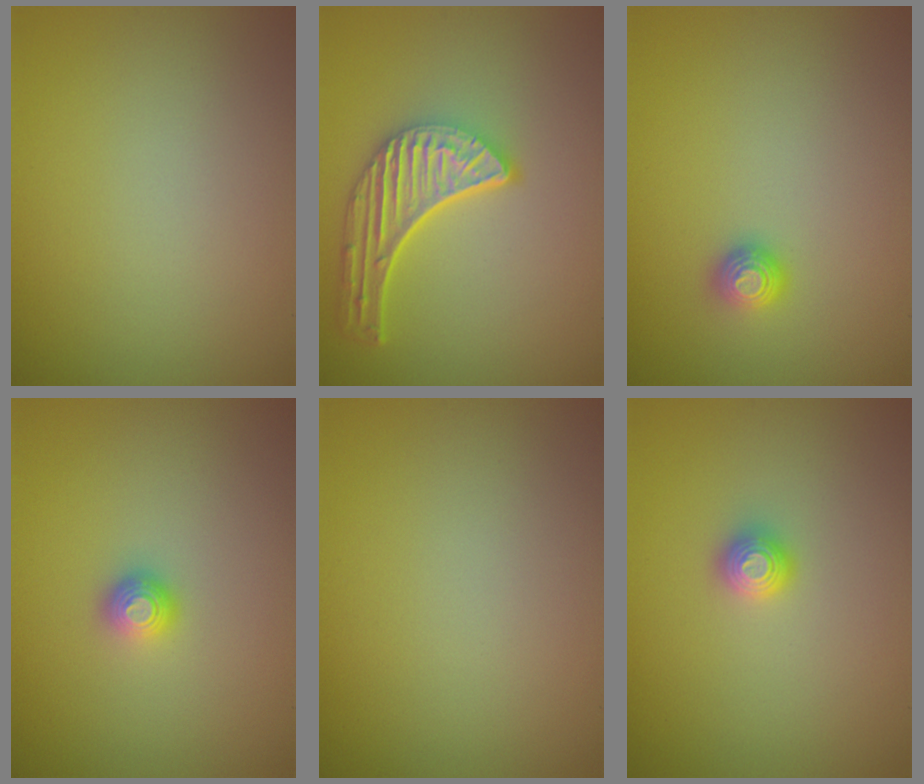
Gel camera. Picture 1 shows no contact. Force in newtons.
{"total": 5.0, "press": 3.8, "slide": 3.2}
{"total": 1.3, "press": 1.0, "slide": 0.8}
{"total": 1.3, "press": 1.2, "slide": 0.7}
{"total": 0.0}
{"total": 1.2, "press": 1.2, "slide": 0.2}